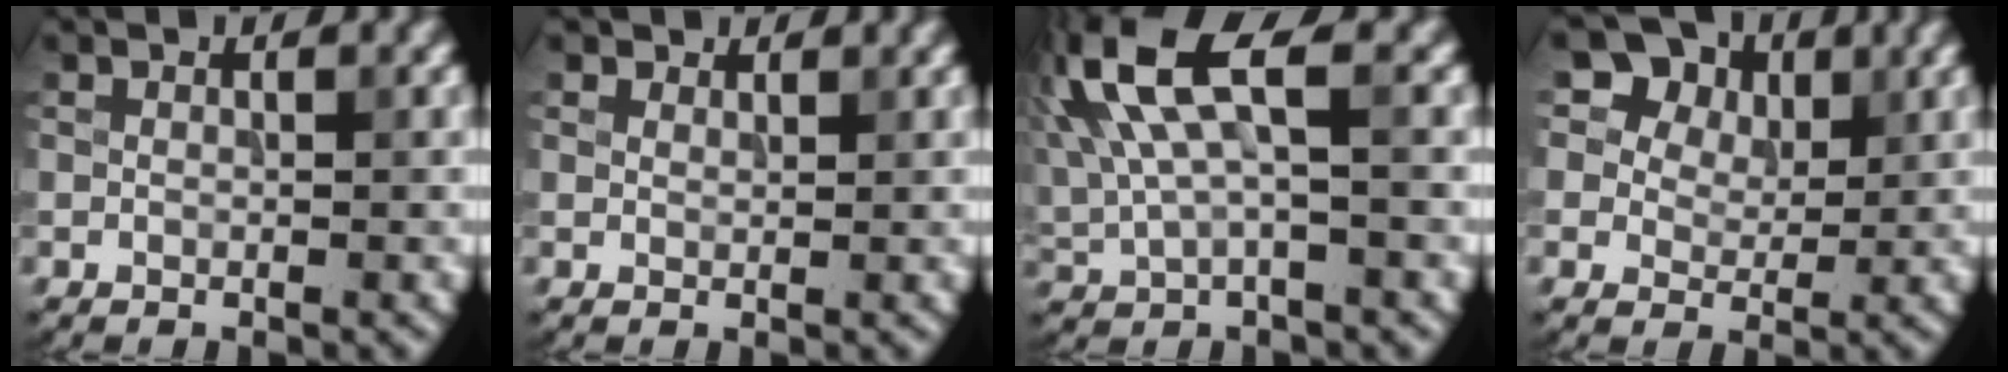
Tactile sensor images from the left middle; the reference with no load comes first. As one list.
[{"total": 1.4, "force": [1.2, 0.6, 0.2], "torque": [-0.007, -0.004, 0.013]}, {"total": 7.5, "force": [2.4, 2.6, 6.6], "torque": [-0.147, 0.013, 0.043]}, {"total": 11.8, "force": [7.0, 8.0, 5.1], "torque": [-0.107, 0.034, 0.099]}]